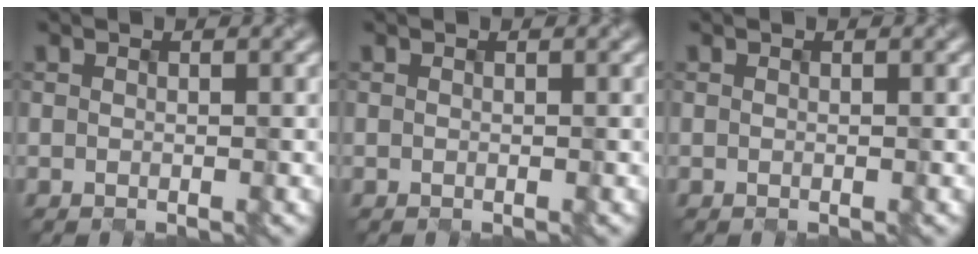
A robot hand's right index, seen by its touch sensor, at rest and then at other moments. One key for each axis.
{"total": 0.0}
{"total": 0.0}